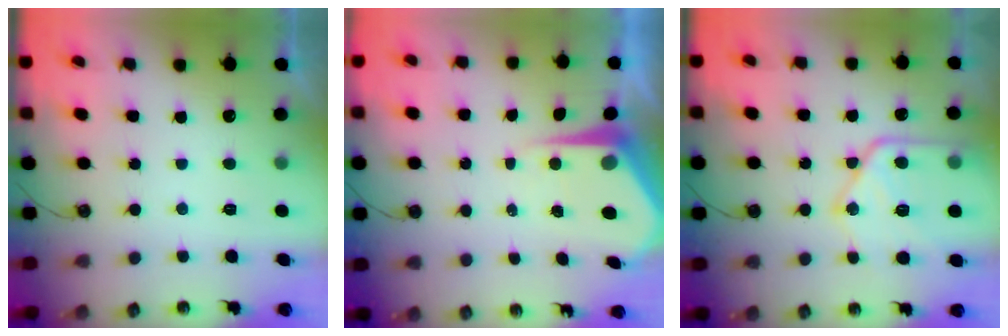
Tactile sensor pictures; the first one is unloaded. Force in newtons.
{"total": 7.2, "press": 7.2, "slide": 0.8}
{"total": 17.4, "press": 17.3, "slide": 1.6}